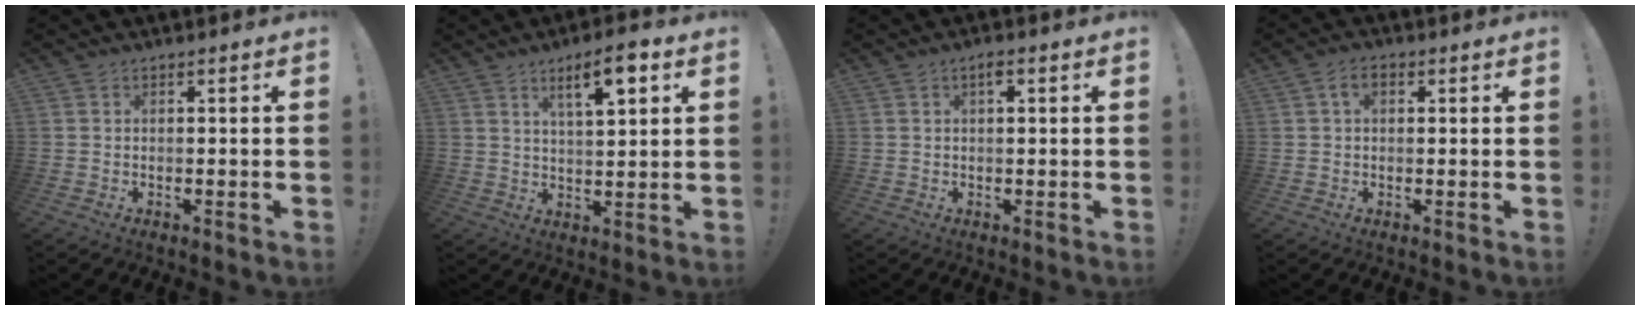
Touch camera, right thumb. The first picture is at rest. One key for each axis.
{"total": 8.9, "fx": 4.6, "fy": 2.3, "fz": 7.3, "tx": -0.107, "ty": -0.016, "tz": 0.072}
{"total": 2.2, "fx": 0.9, "fy": 0.8, "fz": 1.8, "tx": -0.026, "ty": 0.003, "tz": 0.011}
{"total": 3.6, "fx": 1.1, "fy": 2.4, "fz": 2.5, "tx": -0.040, "ty": 0.006, "tz": 0.019}